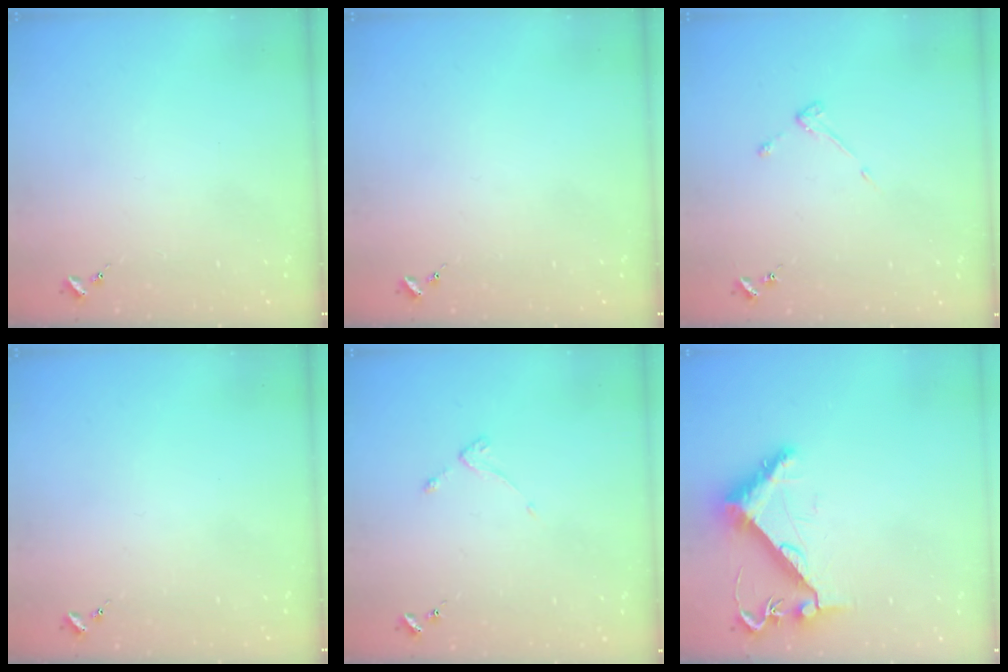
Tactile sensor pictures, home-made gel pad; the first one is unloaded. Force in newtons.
{"total": 0.0}
{"total": 3.0, "press": 3.0, "slide": 0.4}
{"total": 0.0}
{"total": 2.6, "press": 2.6, "slide": 0.5}
{"total": 8.9, "press": 8.9, "slide": 0.3}